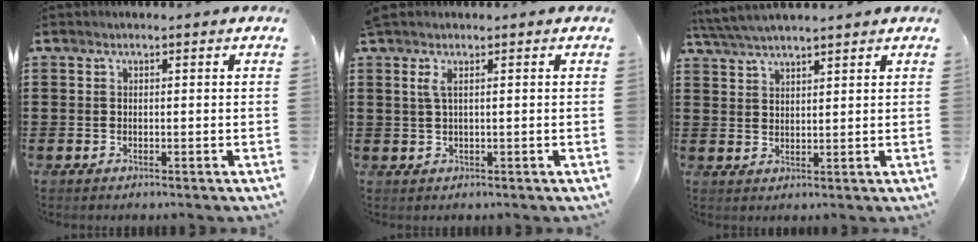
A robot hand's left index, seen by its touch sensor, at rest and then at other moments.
{"total": 1.8, "force": [0.5, 0.0, 1.8], "torque": [-0.045, -0.005, 0.007]}
{"total": 4.0, "force": [3.7, 0.1, 1.4], "torque": [-0.039, -0.006, 0.068]}